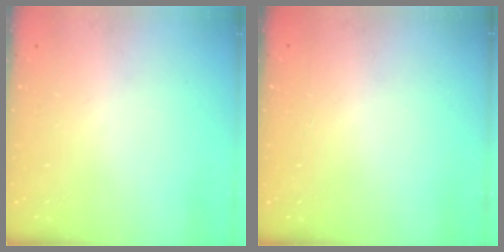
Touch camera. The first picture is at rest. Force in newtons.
{"total": 0.0}